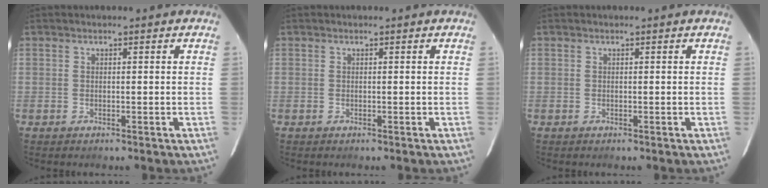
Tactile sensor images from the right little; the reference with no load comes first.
{"total": 0.0}
{"total": 0.0}